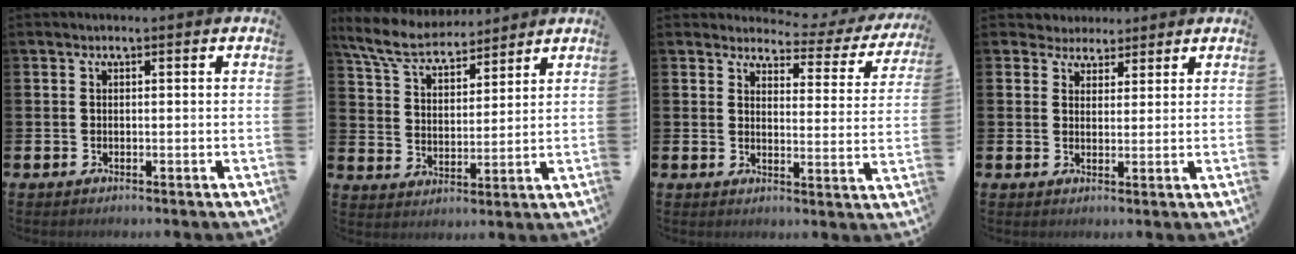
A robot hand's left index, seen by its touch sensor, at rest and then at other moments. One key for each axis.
{"total": 7.7, "fx": 7.1, "fy": 2.0, "fz": 2.1, "tx": -0.076, "ty": -0.032, "tz": 0.130}
{"total": 3.3, "fx": 2.8, "fy": 1.5, "fz": 0.7, "tx": -0.030, "ty": -0.024, "tz": 0.041}
{"total": 3.5, "fx": 3.1, "fy": 1.7, "fz": -0.5, "tx": -0.007, "ty": -0.011, "tz": 0.054}